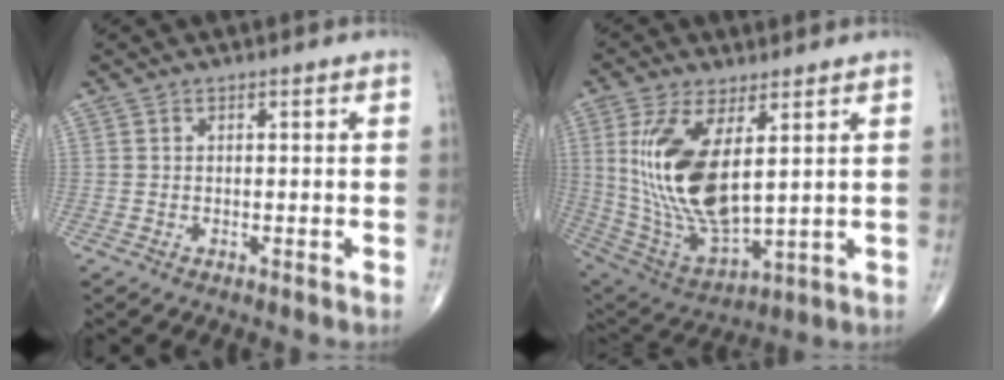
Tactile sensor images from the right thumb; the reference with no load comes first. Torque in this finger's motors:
{"motor_torque": [-0.73, 1.54, 1.57, 0.61, 0.37]}